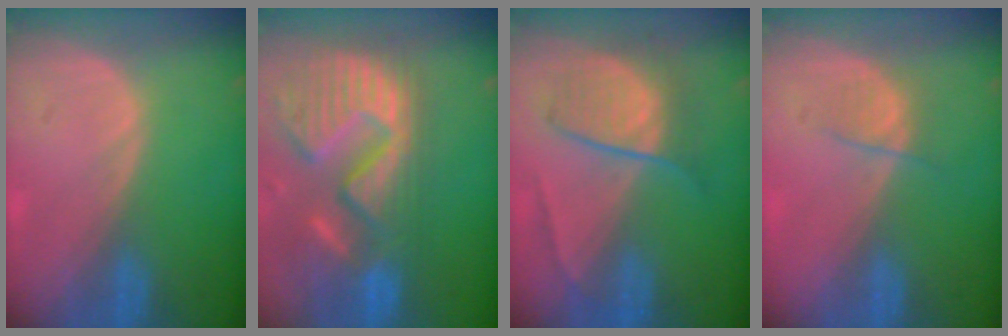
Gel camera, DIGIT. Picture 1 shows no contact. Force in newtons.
{"total": 14.6, "press": 12.1, "slide": 8.1}
{"total": 6.7, "press": 6.7, "slide": 0.6}
{"total": 2.5, "press": 2.3, "slide": 0.9}